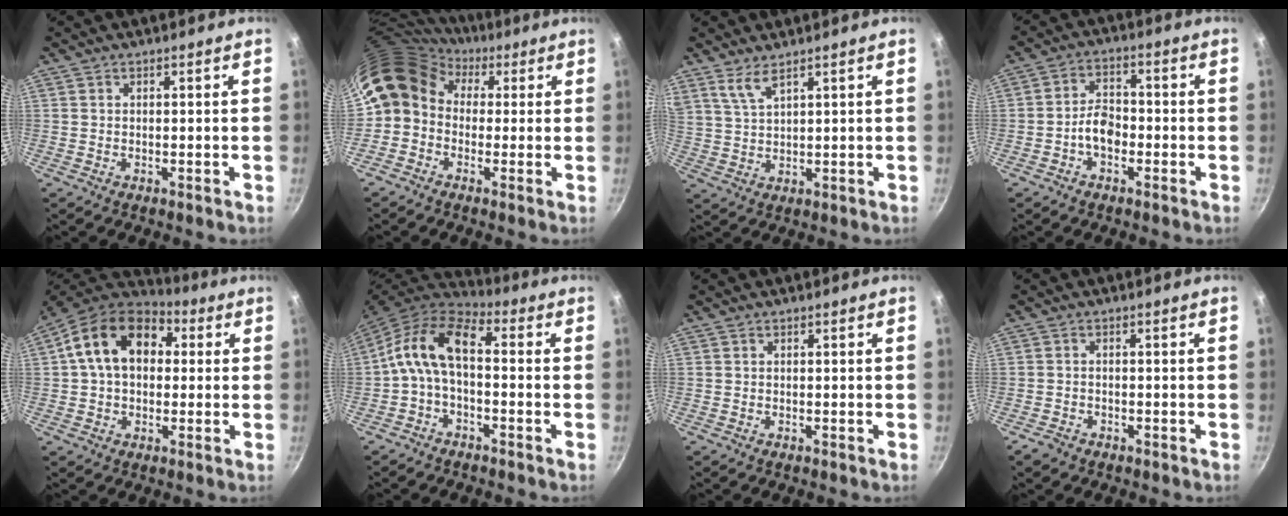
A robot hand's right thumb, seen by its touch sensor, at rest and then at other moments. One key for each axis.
{"total": 10.6, "fx": 2.1, "fy": 8.7, "fz": 5.6, "tx": -0.091, "ty": 0.023, "tz": 0.011}
{"total": 4.2, "fx": 3.2, "fy": 0.9, "fz": 2.6, "tx": -0.055, "ty": -0.020, "tz": 0.070}
{"total": 5.3, "fx": -2.0, "fy": 3.5, "fz": 3.5, "tx": -0.042, "ty": 0.031, "tz": -0.041}
{"total": 16.4, "fx": 3.3, "fy": 11.6, "fz": 11.0, "tx": -0.158, "ty": 0.029, "tz": 0.036}
{"total": 10.7, "fx": -0.9, "fy": 5.8, "fz": 9.0, "tx": -0.168, "ty": 0.042, "tz": -0.032}
{"total": 0.0}
{"total": 2.0, "fx": -1.5, "fy": 1.3, "fz": 0.7, "tx": -0.020, "ty": 0.017, "tz": -0.023}